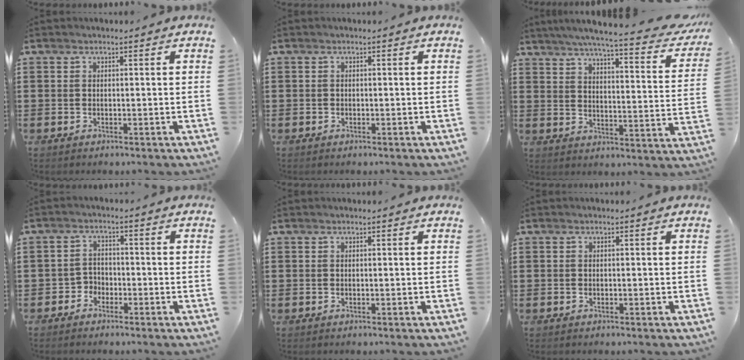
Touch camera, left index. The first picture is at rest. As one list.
[{"total": 0.0}, {"total": 6.4, "force": [5.5, -0.3, 3.3], "torque": [-0.069, -0.044, 0.088]}, {"total": 2.4, "force": [-1.9, 1.5, 0.1], "torque": [-0.012, 0.004, -0.042]}, {"total": 0.0}, {"total": 0.0}]